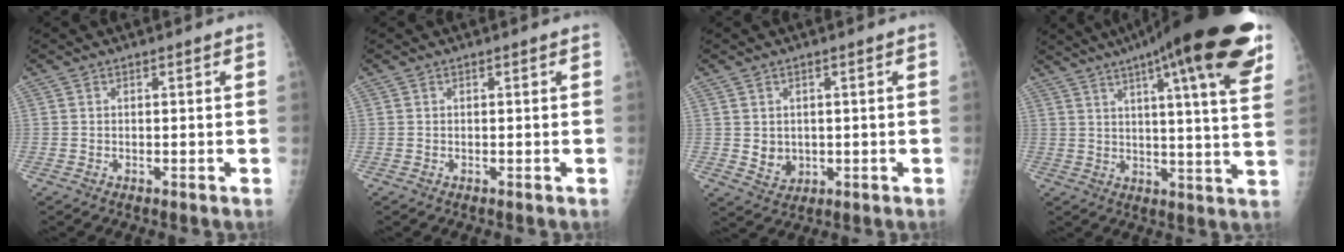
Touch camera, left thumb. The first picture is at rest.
{"total": 0.0}
{"total": 3.8, "force": [0.2, 3.2, 1.9], "torque": [-0.018, -0.006, 0.018]}
{"total": 25.6, "force": [15.6, 3.9, 19.9], "torque": [-0.273, -0.028, 0.207]}